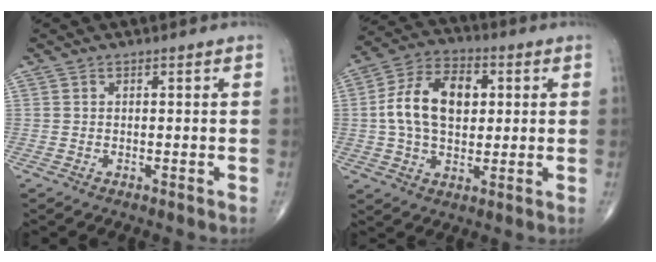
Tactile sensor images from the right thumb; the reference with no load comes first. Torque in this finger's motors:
{"motor_torque": [1.49, 1.67, 0.67, -0.46, 0.30]}